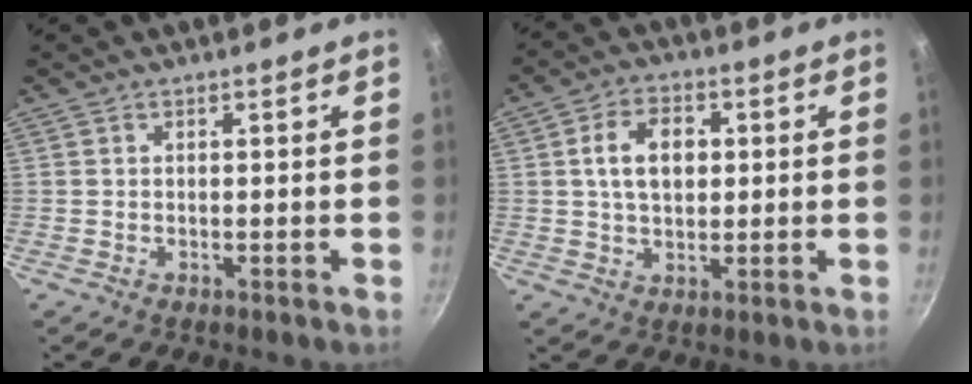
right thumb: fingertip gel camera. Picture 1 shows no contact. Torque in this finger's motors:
{"motor_torque": [-0.93, 1.00, 0.99, 0.27, 0.06]}